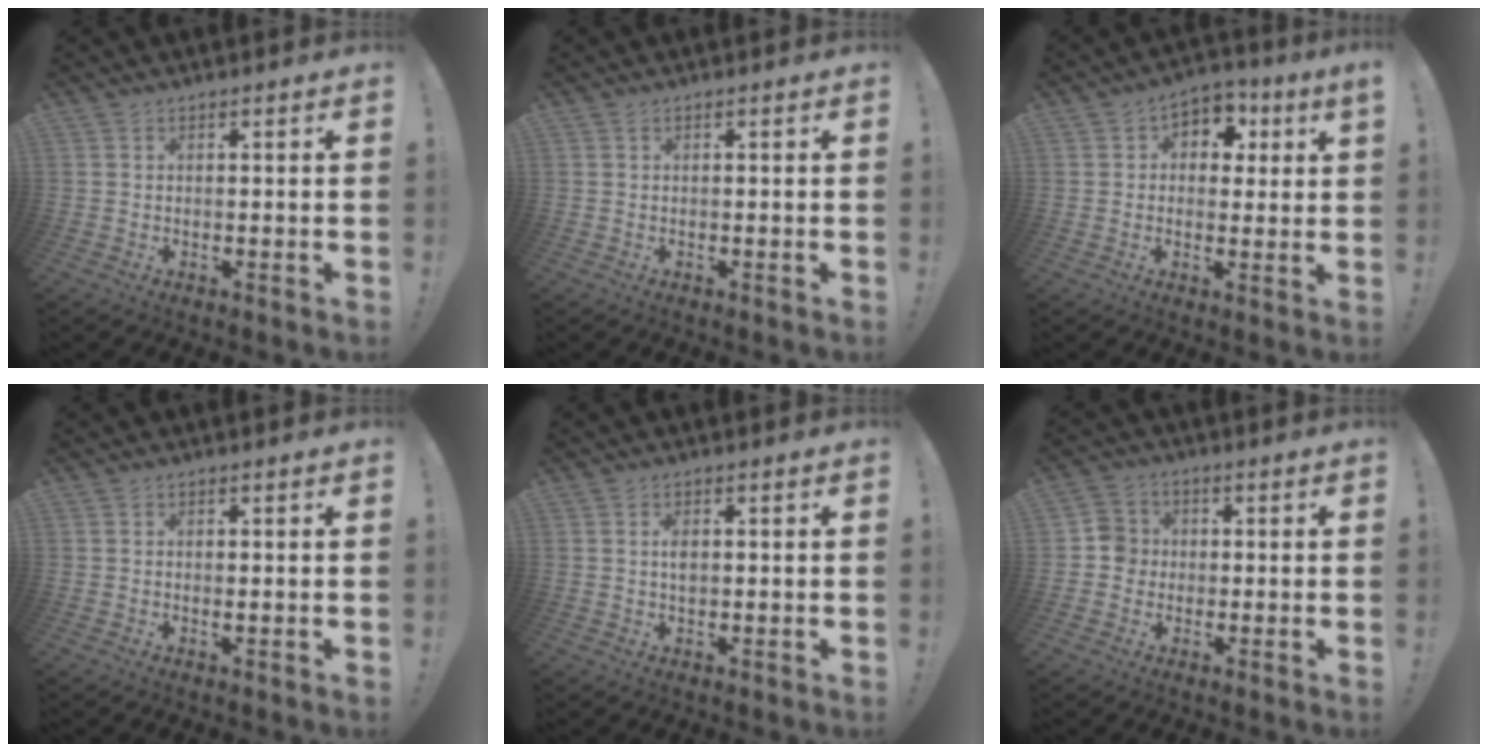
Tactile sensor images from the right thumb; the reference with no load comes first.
{"total": 0.0}
{"total": 6.0, "force": [1.9, 4.9, 2.9], "torque": [-0.031, -0.011, 0.034]}
{"total": 0.6, "force": [0.2, 0.2, 0.5], "torque": [-0.003, -0.003, 0.002]}
{"total": 2.2, "force": [0.2, 1.3, 1.8], "torque": [-0.023, -0.001, 0.000]}
{"total": 6.0, "force": [-0.9, 5.7, 1.5], "torque": [-0.020, 0.015, -0.018]}